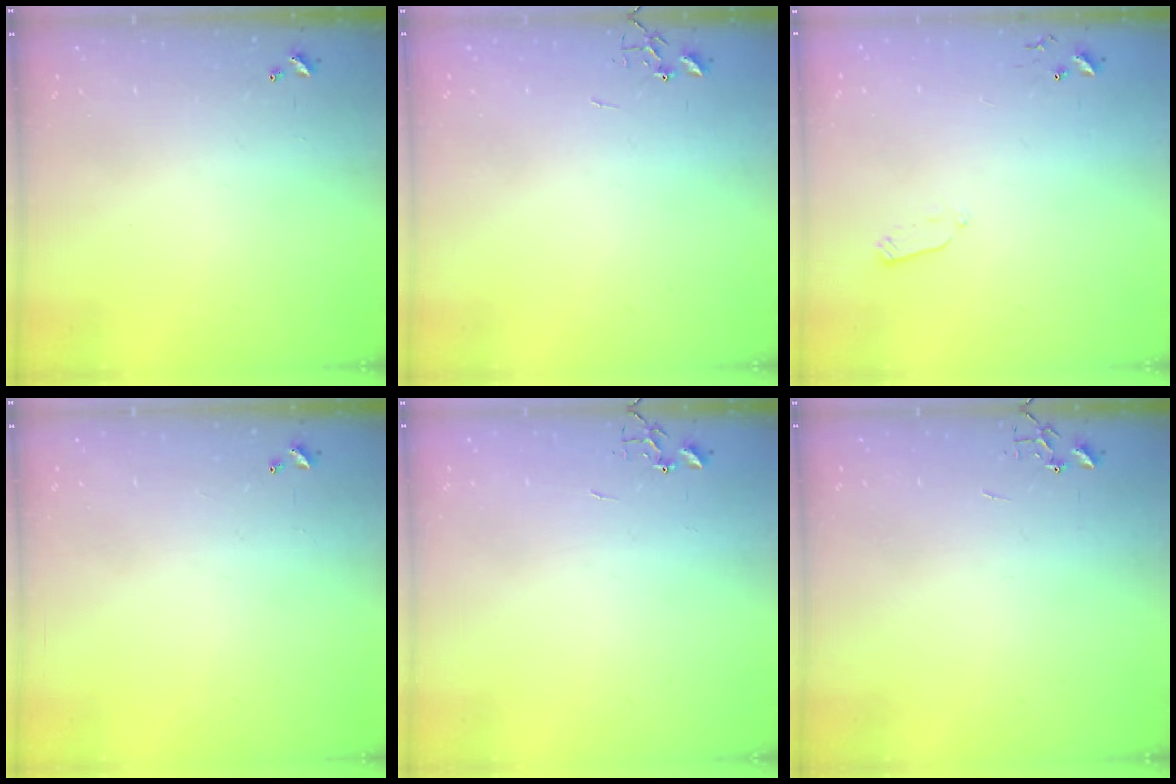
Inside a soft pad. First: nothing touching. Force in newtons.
{"total": 0.0}
{"total": 4.0, "press": 3.9, "slide": 1.0}
{"total": 0.0}
{"total": 0.0}
{"total": 0.0}